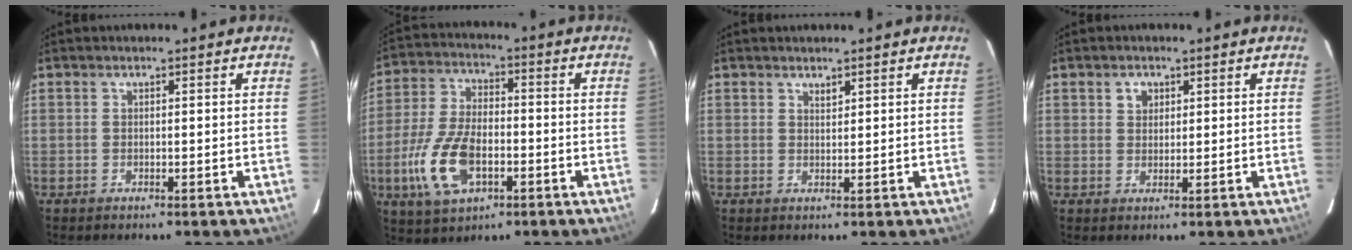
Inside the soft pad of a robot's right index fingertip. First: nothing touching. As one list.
[{"total": 13.9, "force": [-4.7, 7.3, 10.9], "torque": [-0.242, -0.003, -0.083]}, {"total": 0.9, "force": [0.8, 0.4, 0.3], "torque": [-0.001, 0.002, 0.015]}, {"total": 2.3, "force": [1.1, 1.9, 0.7], "torque": [-0.007, 0.008, 0.018]}]